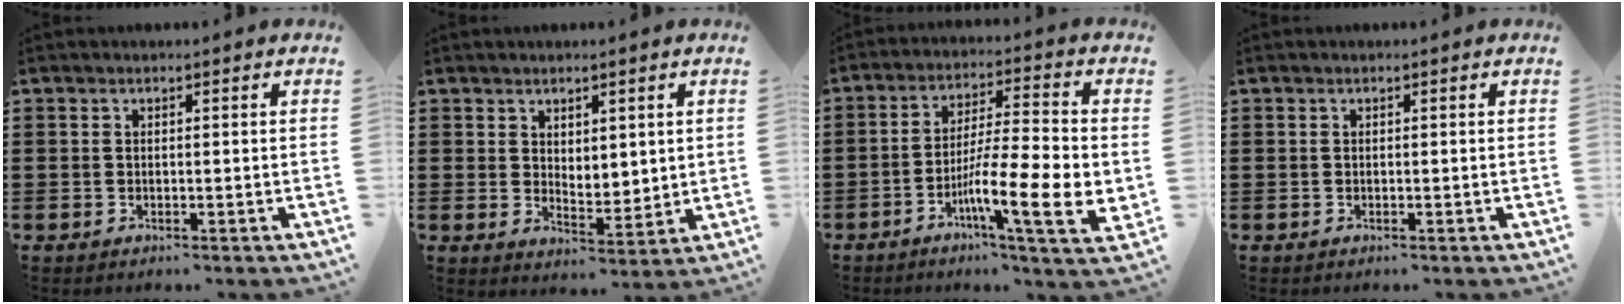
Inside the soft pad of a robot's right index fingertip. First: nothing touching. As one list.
[{"total": 3.7, "force": [3.2, 1.8, 0.6], "torque": [-0.013, -0.006, 0.058]}, {"total": 12.2, "force": [-3.5, 2.0, 11.5], "torque": [-0.206, -0.017, -0.065]}, {"total": 0.0}]